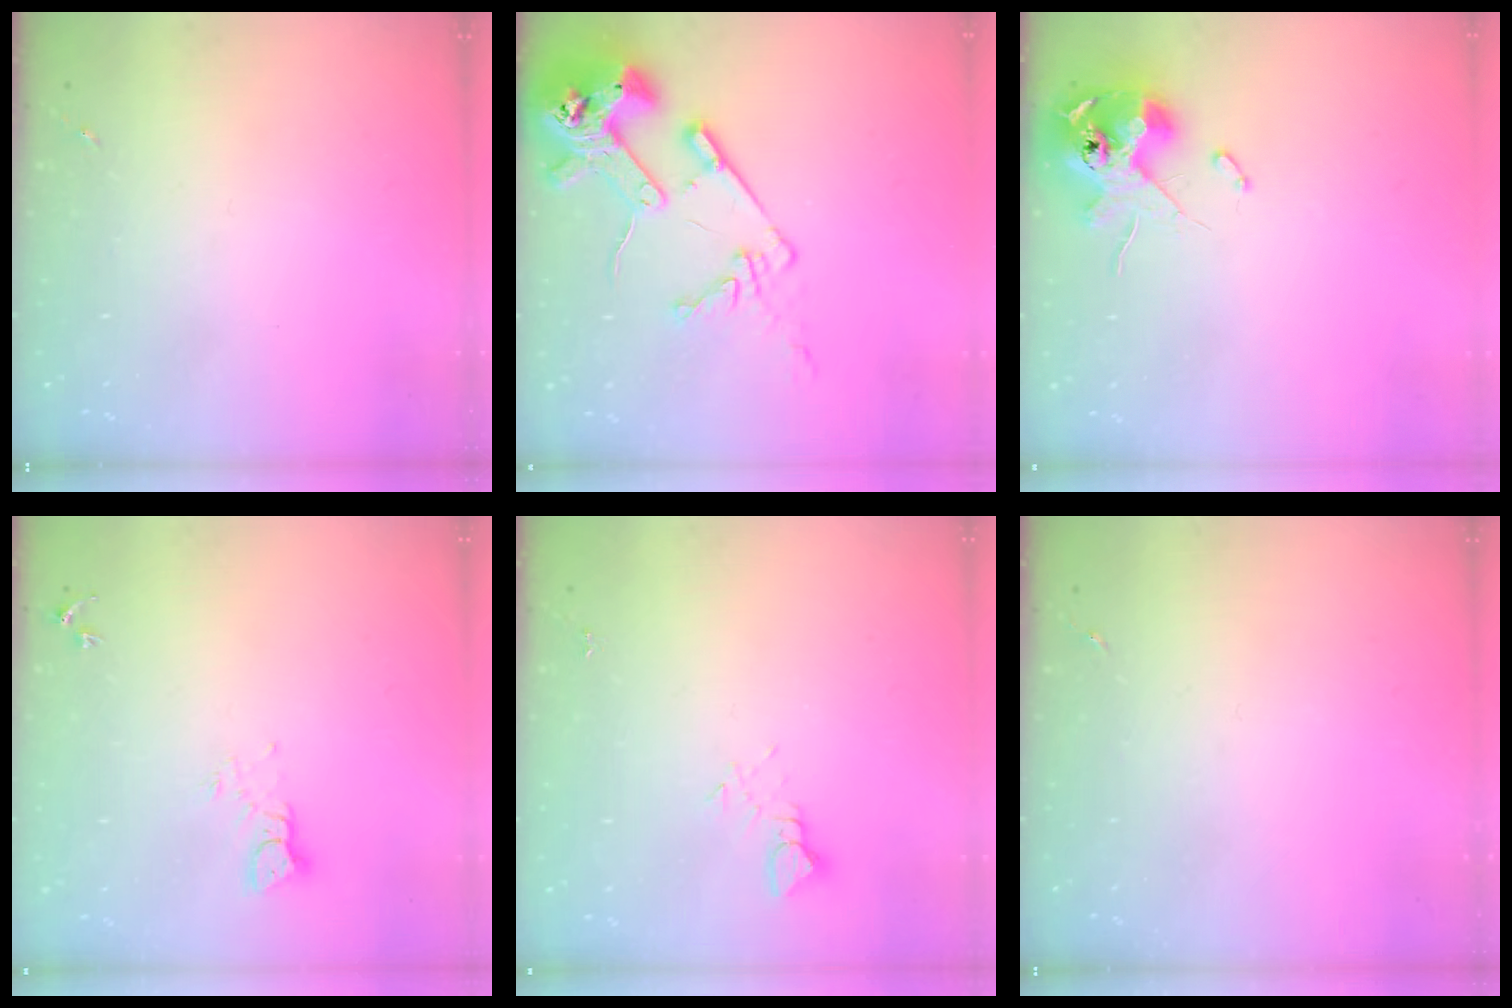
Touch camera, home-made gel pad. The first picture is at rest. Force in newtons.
{"total": 16.9, "press": 16.8, "slide": 1.8}
{"total": 11.6, "press": 11.4, "slide": 2.1}
{"total": 3.7, "press": 3.7, "slide": 0.4}
{"total": 4.2, "press": 4.2, "slide": 0.4}
{"total": 0.0}